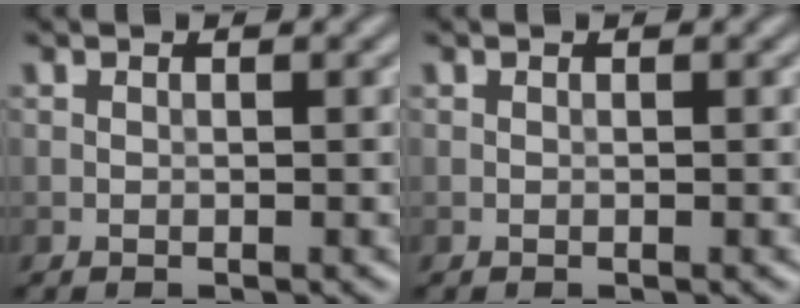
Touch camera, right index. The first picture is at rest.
{"total": 0.0}